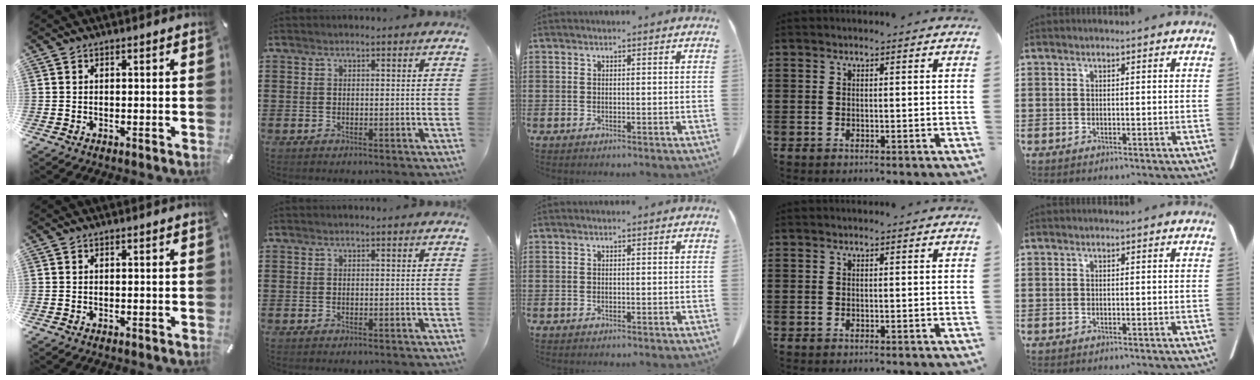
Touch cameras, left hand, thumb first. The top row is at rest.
{}